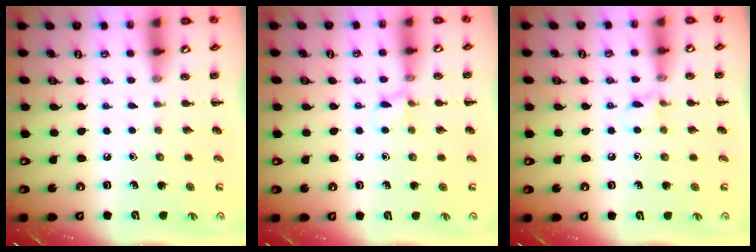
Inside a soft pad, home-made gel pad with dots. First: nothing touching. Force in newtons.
{"total": 6.3, "press": 6.0, "slide": 1.8}
{"total": 5.1, "press": 4.8, "slide": 1.7}